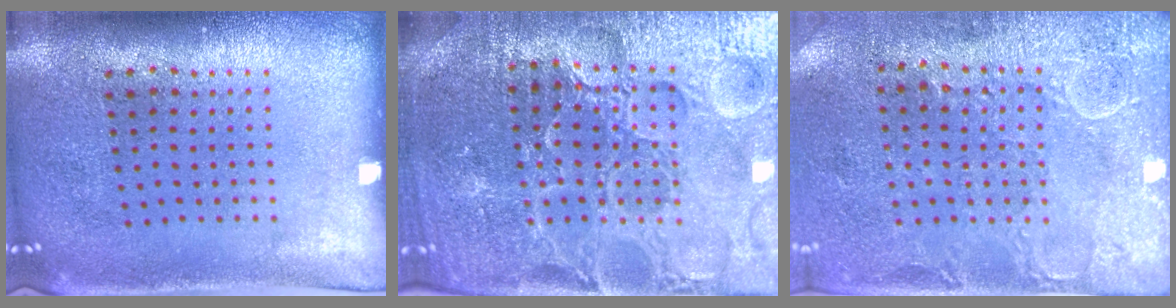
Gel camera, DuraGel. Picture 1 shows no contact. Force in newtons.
{"total": 5.5, "press": 5.1, "slide": 2.1}
{"total": 2.8, "press": 2.5, "slide": 1.2}